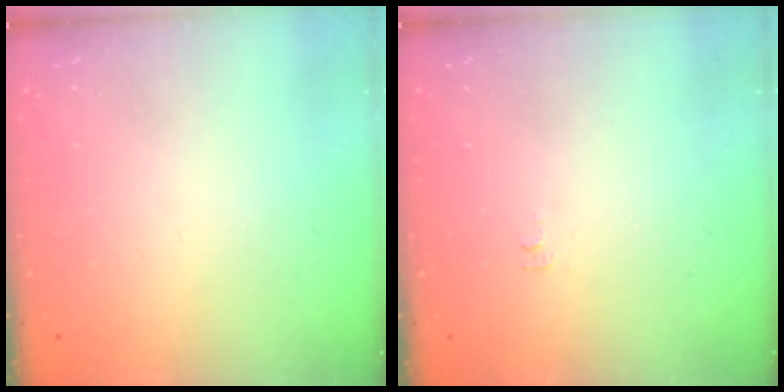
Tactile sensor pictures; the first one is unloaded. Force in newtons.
{"total": 4.6, "press": 4.5, "slide": 0.6}